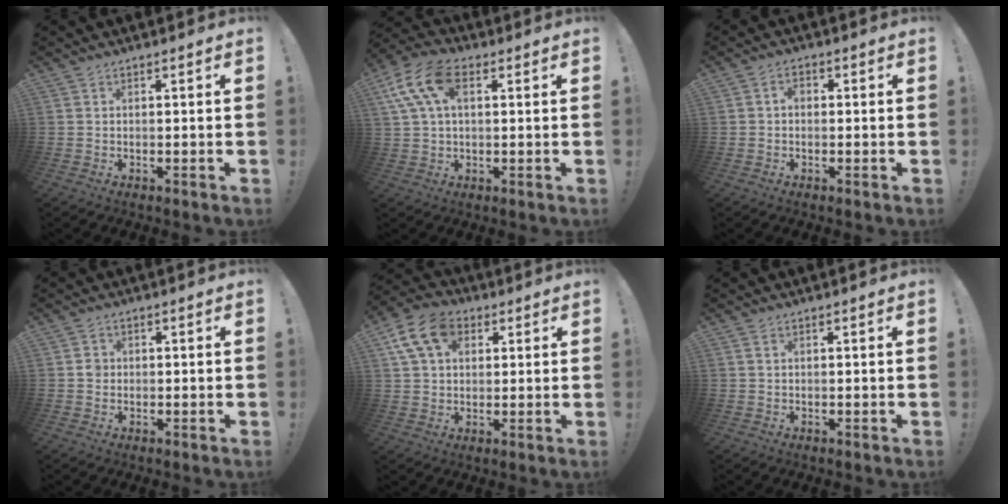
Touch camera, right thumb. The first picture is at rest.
{"total": 13.5, "force": [4.3, 8.1, 9.9], "torque": [-0.190, -0.002, 0.083]}
{"total": 2.1, "force": [-0.6, 1.4, 1.4], "torque": [-0.020, 0.006, -0.013]}
{"total": 1.8, "force": [-0.2, 1.7, 0.5], "torque": [0.008, -0.001, -0.007]}
{"total": 13.4, "force": [5.4, 9.5, 7.7], "torque": [-0.135, -0.011, 0.108]}
{"total": 0.7, "force": [0.3, 0.3, 0.5], "torque": [-0.007, -0.001, 0.005]}